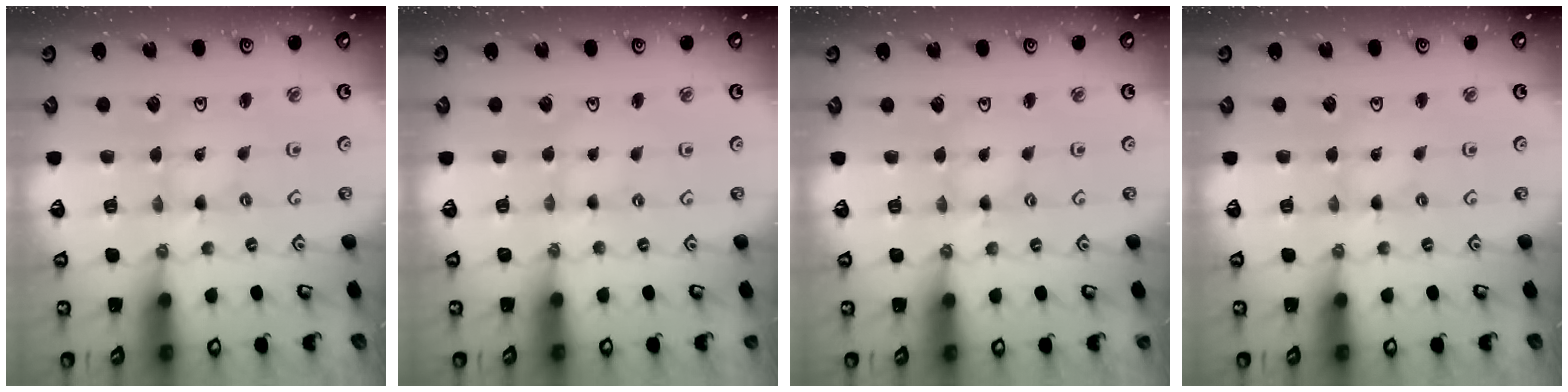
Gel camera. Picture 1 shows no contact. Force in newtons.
{"total": 0.6, "press": 0.6, "slide": 0.1}
{"total": 0.7, "press": 0.7, "slide": 0.2}
{"total": 0.0}